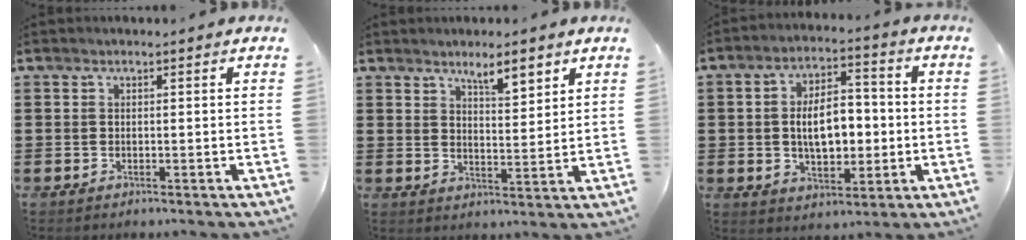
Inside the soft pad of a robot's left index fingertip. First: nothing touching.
{"total": 5.0, "force": [4.1, 1.1, 2.8], "torque": [-0.040, -0.017, 0.066]}
{"total": 8.7, "force": [-0.5, 4.7, 7.3], "torque": [-0.119, 0.003, -0.017]}